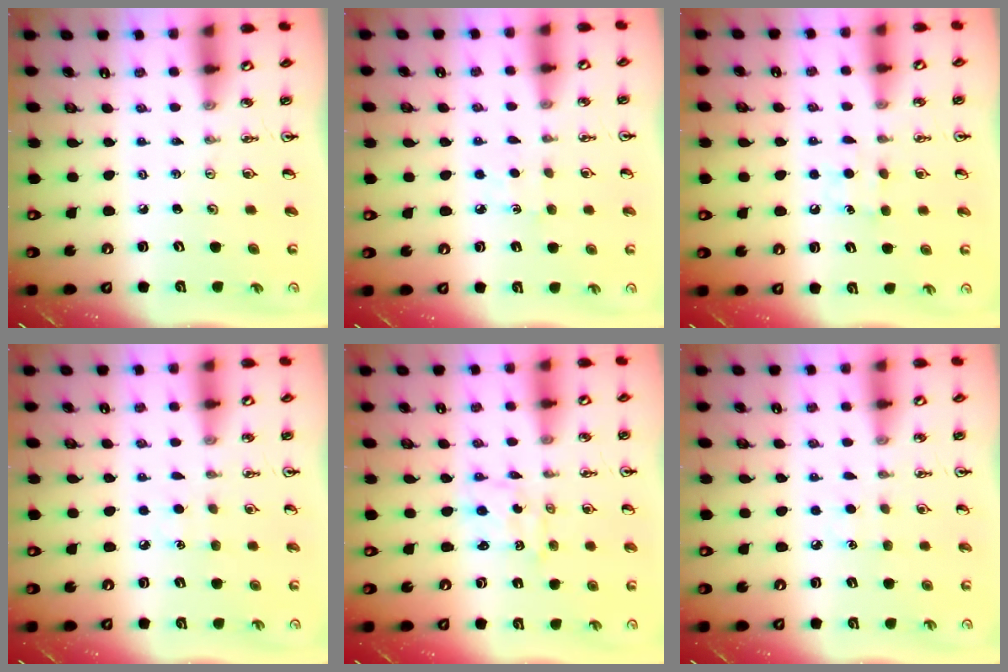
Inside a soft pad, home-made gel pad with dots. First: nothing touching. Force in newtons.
{"total": 4.8, "press": 4.7, "slide": 0.5}
{"total": 7.2, "press": 7.2, "slide": 0.9}
{"total": 4.9, "press": 4.9, "slide": 0.6}
{"total": 1.3, "press": 1.1, "slide": 0.8}
{"total": 4.9, "press": 4.9, "slide": 0.6}